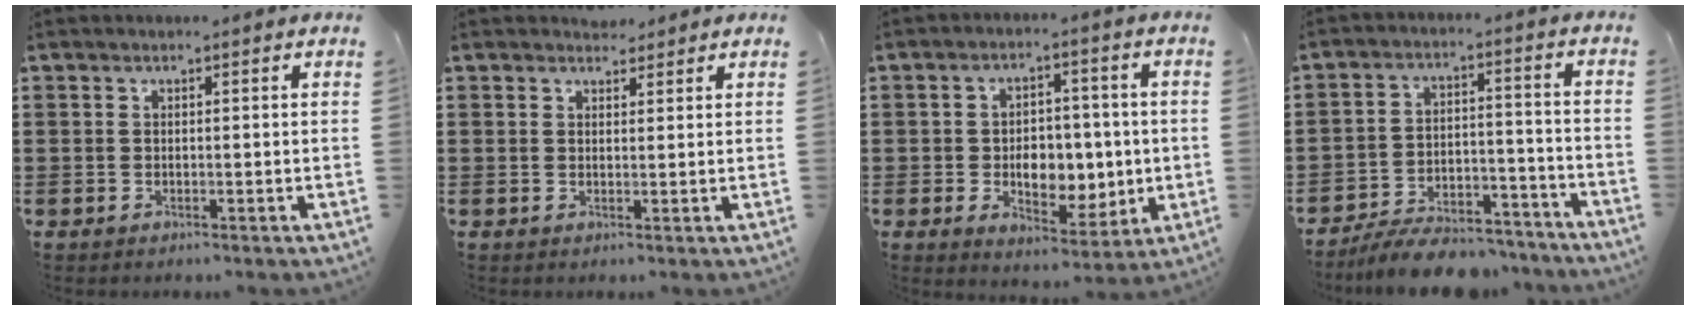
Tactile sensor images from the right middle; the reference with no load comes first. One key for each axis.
{"total": 1.9, "fx": 1.7, "fy": 0.7, "fz": 0.0, "tx": 0.003, "ty": 0.002, "tz": 0.032}
{"total": 6.9, "fx": -0.6, "fy": 4.9, "fz": 4.9, "tx": -0.073, "ty": 0.003, "tz": -0.014}
{"total": 8.1, "fx": -7.6, "fy": 1.7, "fz": 2.1, "tx": -0.026, "ty": 0.025, "tz": -0.142}